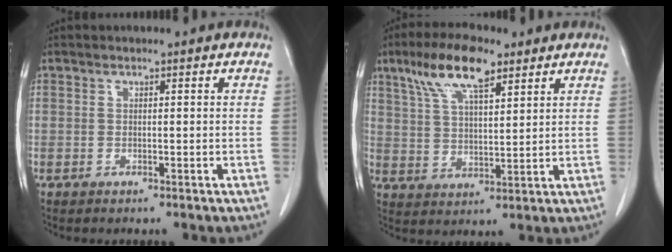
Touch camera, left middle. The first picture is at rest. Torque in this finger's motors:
{"motor_torque": [1.29, -0.85, 0.17, 0.05]}